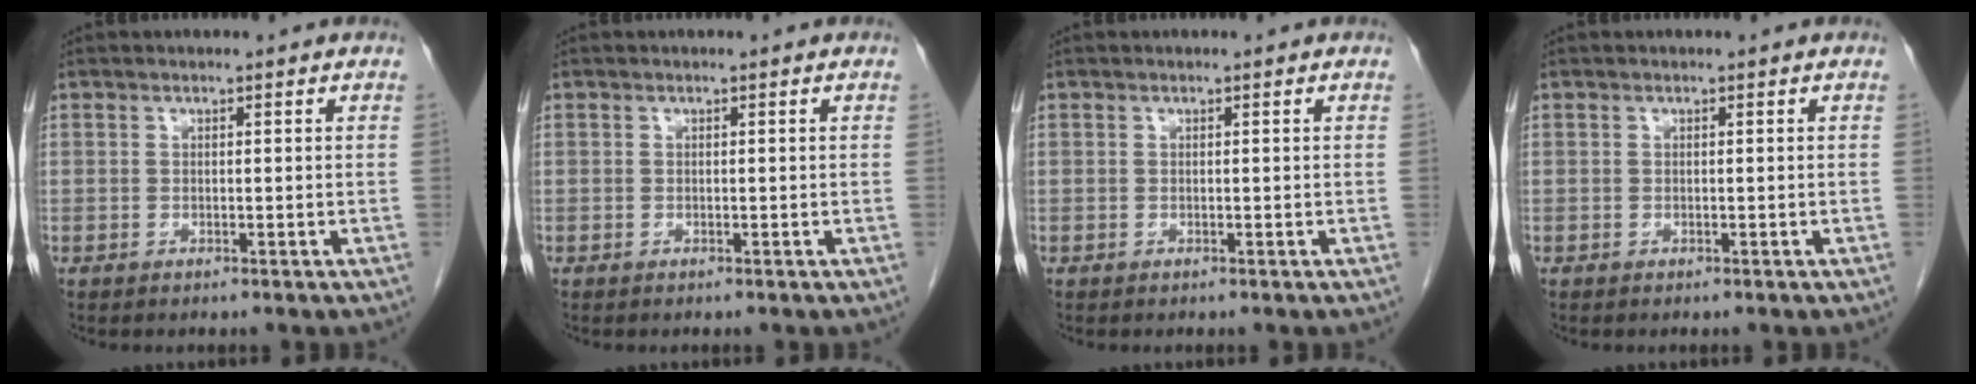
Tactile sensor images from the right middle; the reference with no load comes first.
{"total": 0.0}
{"total": 0.0}
{"total": 0.0}